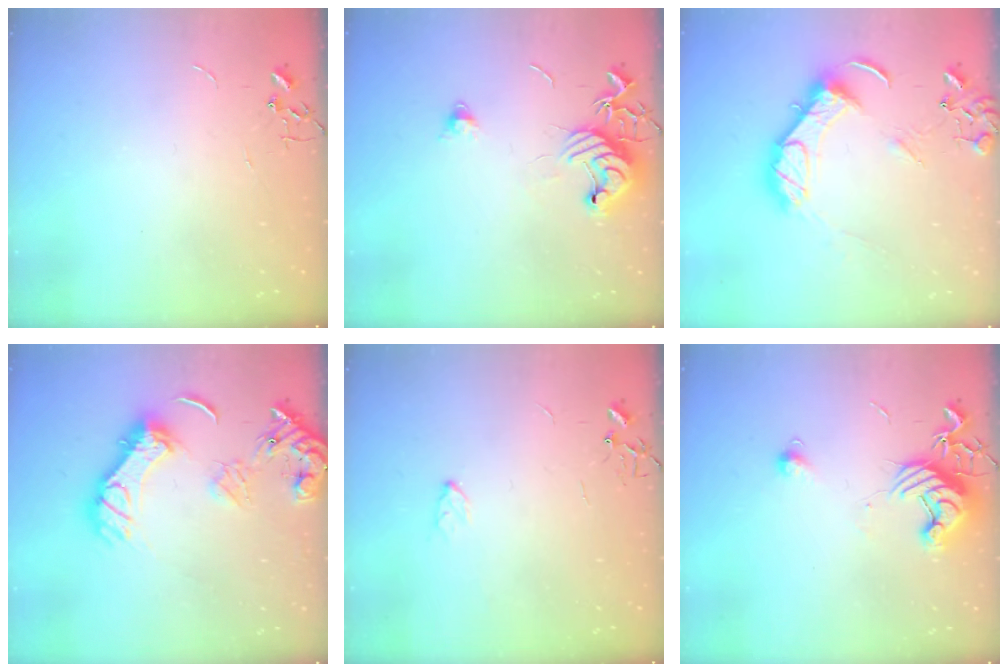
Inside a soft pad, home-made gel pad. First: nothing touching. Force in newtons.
{"total": 11.4, "press": 11.4, "slide": 0.7}
{"total": 14.2, "press": 14.1, "slide": 1.5}
{"total": 16.6, "press": 16.5, "slide": 1.8}
{"total": 3.4, "press": 3.4, "slide": 0.5}
{"total": 11.4, "press": 11.4, "slide": 0.8}